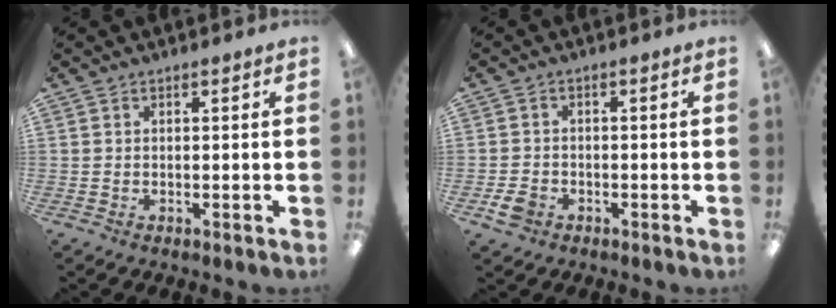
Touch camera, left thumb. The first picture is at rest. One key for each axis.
{"total": 3.6, "fx": -1.9, "fy": 2.6, "fz": 1.6, "tx": -0.029, "ty": 0.009, "tz": -0.035}